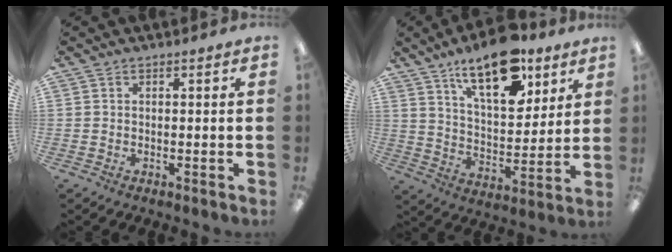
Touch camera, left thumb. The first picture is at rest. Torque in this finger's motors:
{"motor_torque": [0.39, 0.53, 1.32, -1.45, 0.12]}